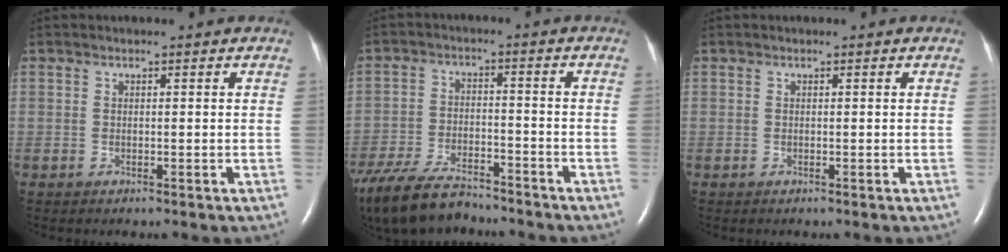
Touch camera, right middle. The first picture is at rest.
{"total": 13.4, "force": [-11.4, 3.7, 6.2], "torque": [-0.124, -0.021, -0.191]}
{"total": 0.0}